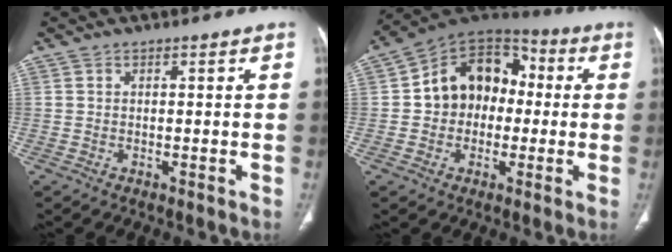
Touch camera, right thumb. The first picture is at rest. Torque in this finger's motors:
{"motor_torque": [0.21, 0.22, 0.64, -0.43, 0.12]}